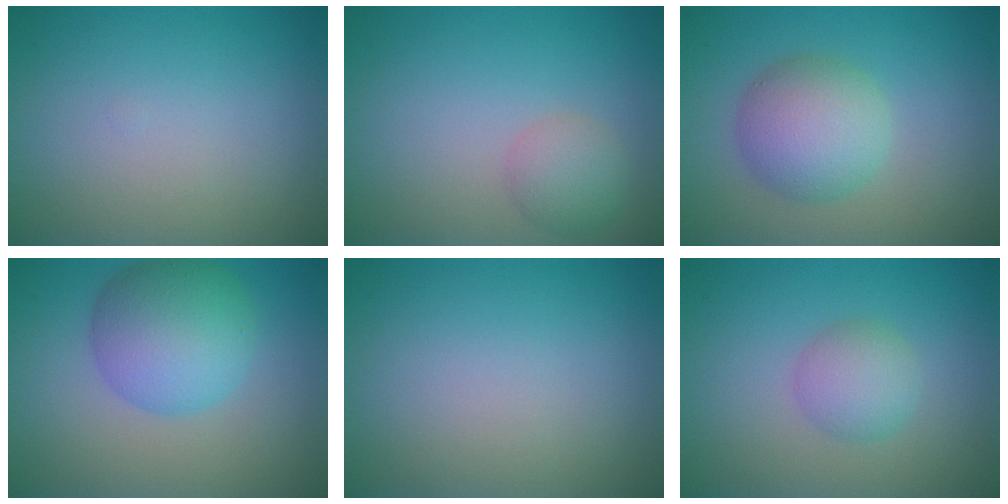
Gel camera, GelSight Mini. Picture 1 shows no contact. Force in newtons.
{"total": 2.5, "press": 2.5, "slide": 0.1}
{"total": 5.2, "press": 5.2, "slide": 0.0}
{"total": 6.8, "press": 6.8, "slide": 0.1}
{"total": 0.0}
{"total": 2.6, "press": 2.6, "slide": 0.1}